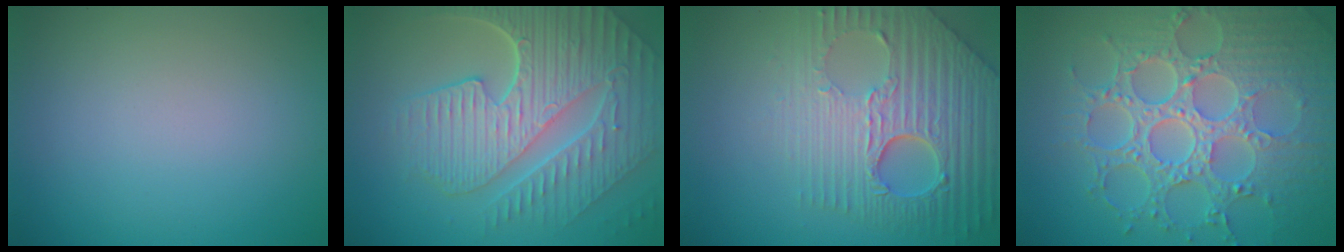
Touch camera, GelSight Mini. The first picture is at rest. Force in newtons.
{"total": 9.6, "press": 6.5, "slide": 7.1}
{"total": 8.4, "press": 6.1, "slide": 5.8}
{"total": 8.9, "press": 6.6, "slide": 6.0}